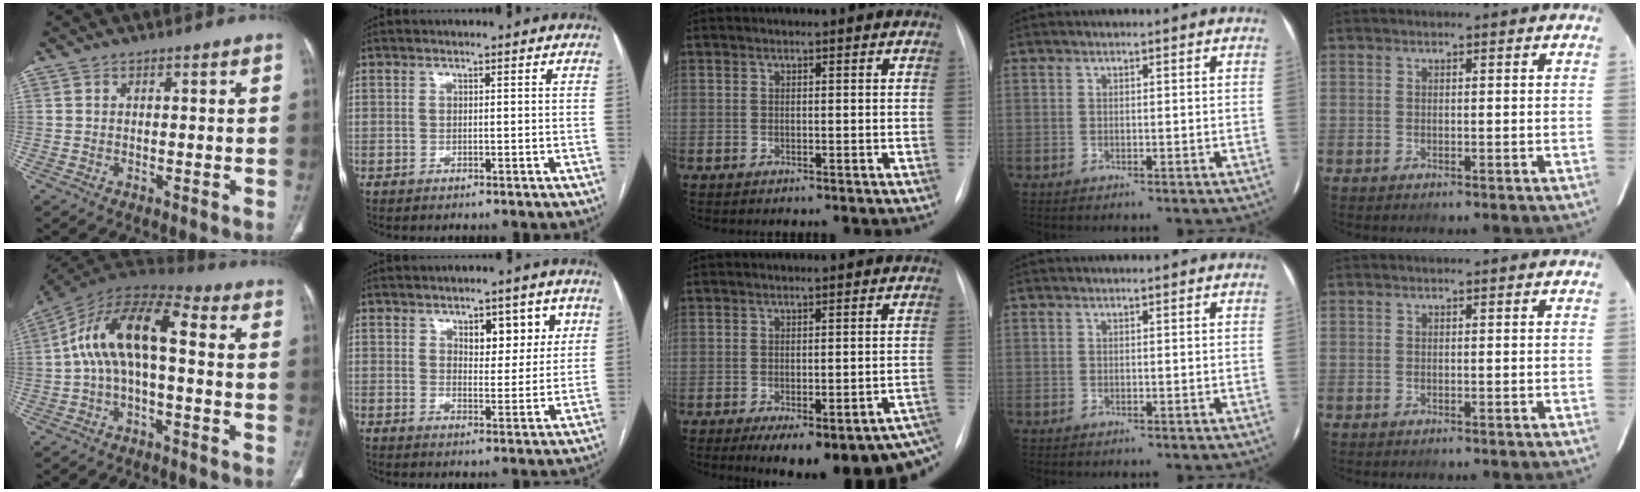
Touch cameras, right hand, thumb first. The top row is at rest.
{"thumb": {"total": 14.5, "force": [0.2, 6.7, 12.8], "torque": [-0.232, 0.056, -0.007]}, "index": {"total": 6.2, "force": [2.9, 3.2, 4.5], "torque": [-0.053, 0.004, 0.042]}, "middle": {"total": 17.5, "force": [-11.4, 4.8, 12.3], "torque": [-0.096, 0.012, -0.129]}}